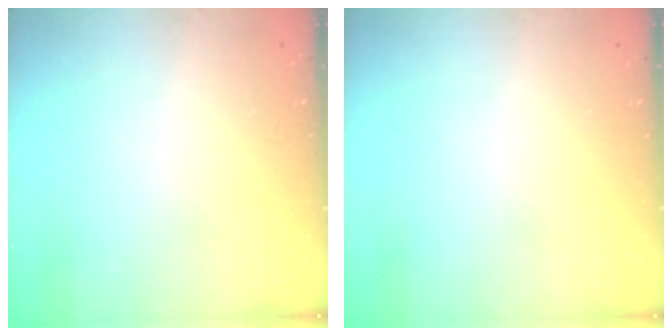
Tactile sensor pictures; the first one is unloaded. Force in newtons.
{"total": 0.0}